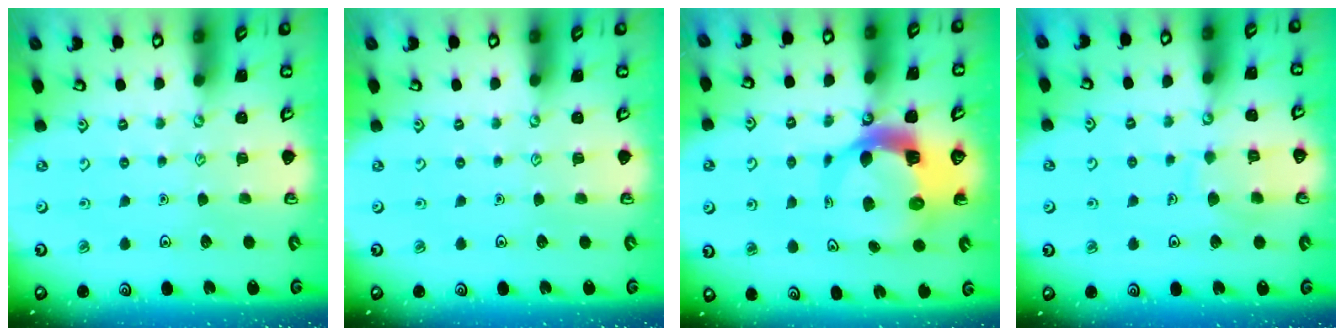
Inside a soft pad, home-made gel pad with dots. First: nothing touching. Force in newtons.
{"total": 0.0}
{"total": 8.8, "press": 8.7, "slide": 1.1}
{"total": 7.2, "press": 7.1, "slide": 0.7}